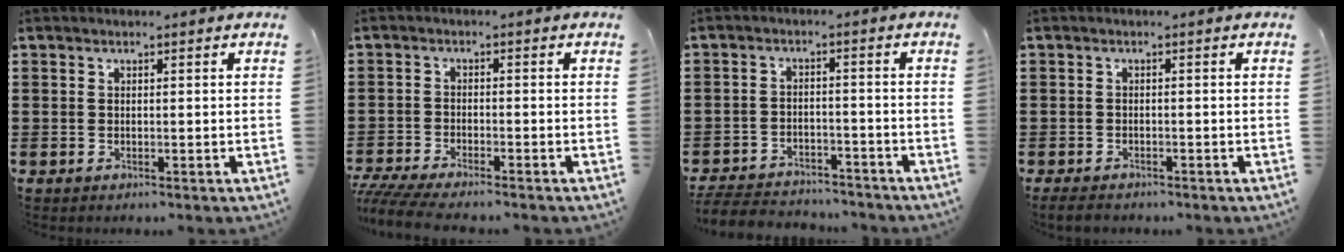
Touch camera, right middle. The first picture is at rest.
{"total": 3.6, "force": [-3.4, 0.1, 1.1], "torque": [-0.033, -0.011, -0.071]}
{"total": 4.7, "force": [-4.6, 0.8, 0.3], "torque": [-0.011, 0.008, -0.097]}
{"total": 1.4, "force": [-1.3, 0.4, 0.4], "torque": [-0.010, 0.001, -0.026]}